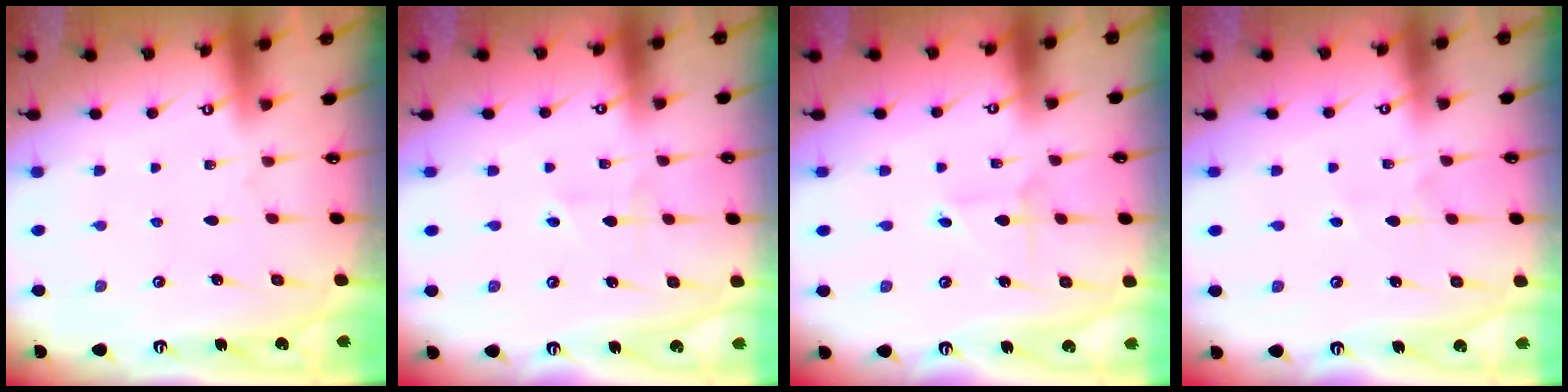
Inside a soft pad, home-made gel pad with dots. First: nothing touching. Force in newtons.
{"total": 1.5, "press": 1.4, "slide": 0.5}
{"total": 2.5, "press": 2.4, "slide": 0.2}
{"total": 2.8, "press": 2.8, "slide": 0.3}